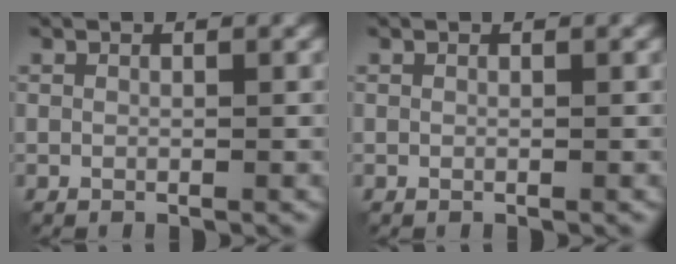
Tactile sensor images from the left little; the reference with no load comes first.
{"total": 0.0}